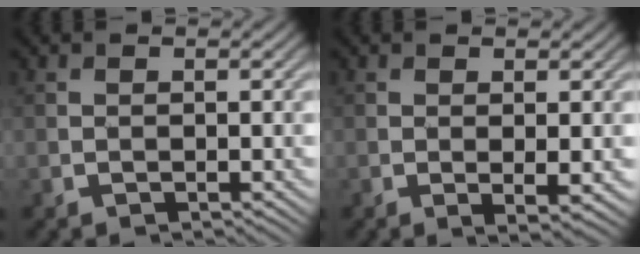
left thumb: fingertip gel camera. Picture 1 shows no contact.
{"total": 2.2, "force": [0.1, 0.3, 2.2], "torque": [-0.042, -0.007, 0.003]}